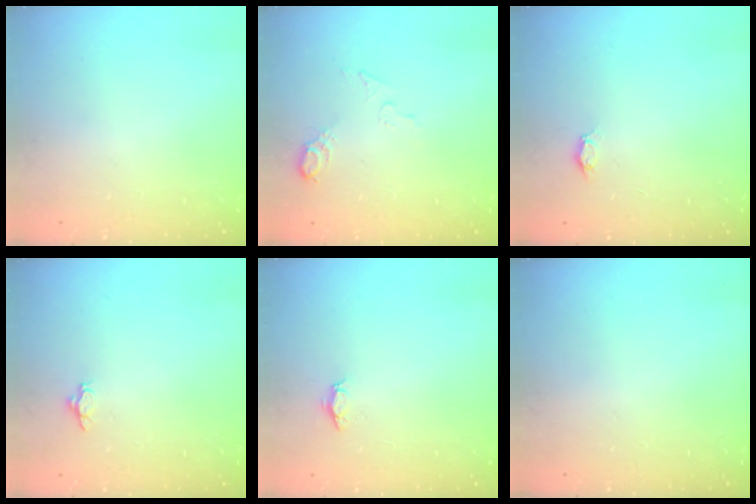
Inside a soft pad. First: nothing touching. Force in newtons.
{"total": 5.6, "press": 5.6, "slide": 0.9}
{"total": 3.0, "press": 2.9, "slide": 0.3}
{"total": 2.7, "press": 2.6, "slide": 1.0}
{"total": 3.2, "press": 3.1, "slide": 0.4}
{"total": 0.0}